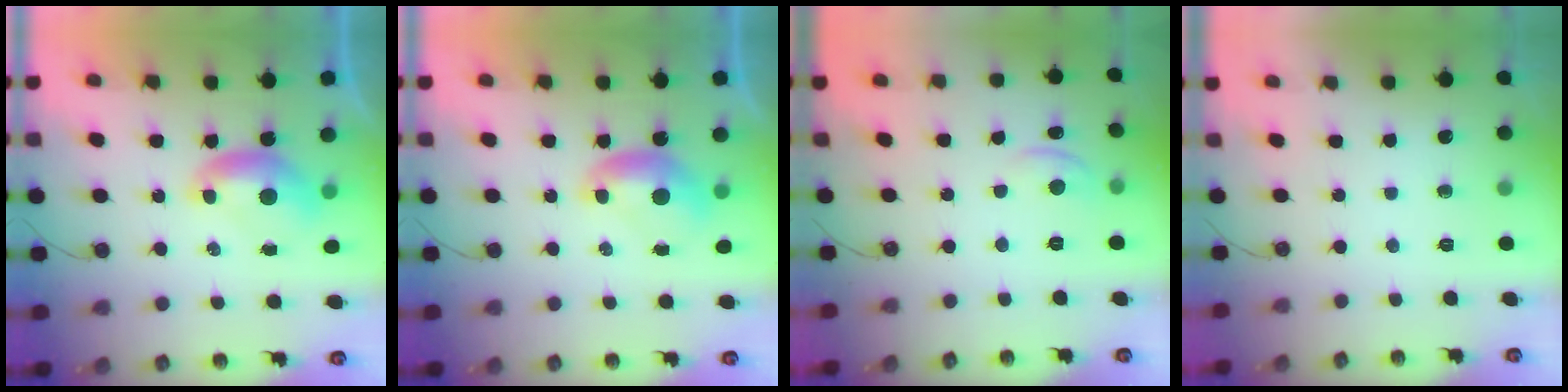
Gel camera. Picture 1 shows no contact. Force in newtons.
{"total": 0.0}
{"total": 0.8, "press": 0.5, "slide": 0.7}
{"total": 0.0}